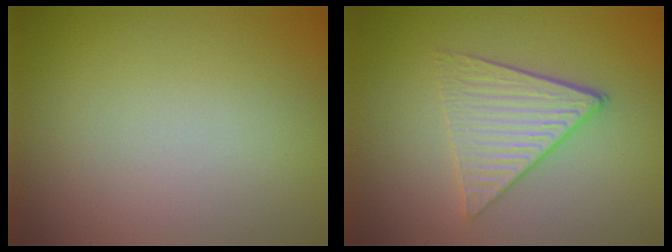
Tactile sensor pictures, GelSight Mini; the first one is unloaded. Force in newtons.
{"total": 3.9, "press": 3.3, "slide": 2.0}